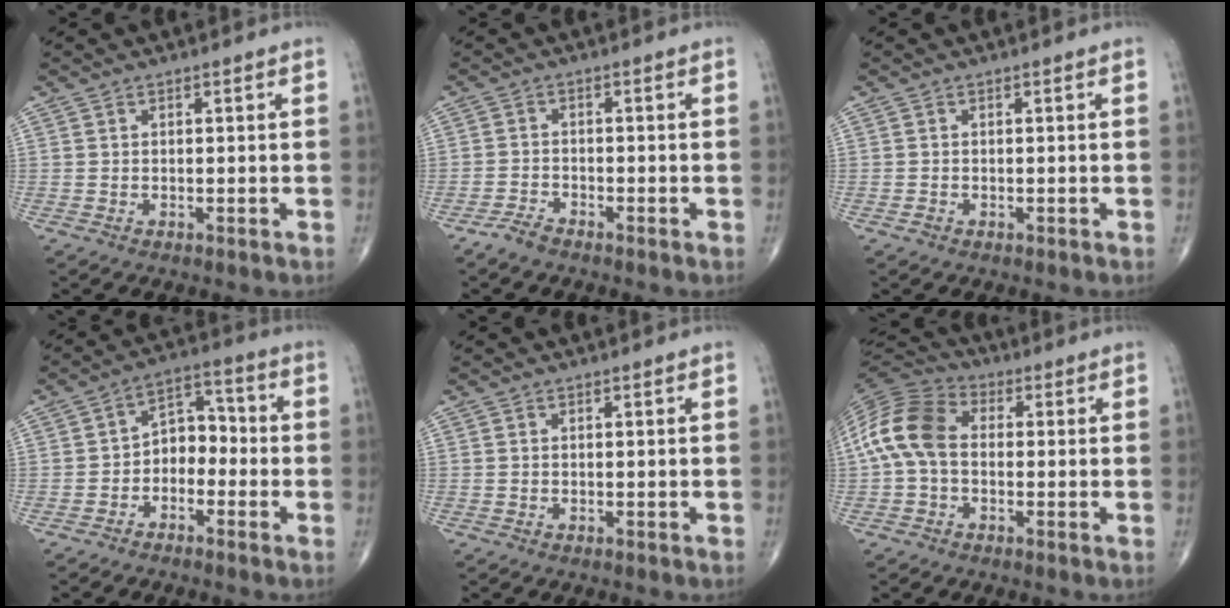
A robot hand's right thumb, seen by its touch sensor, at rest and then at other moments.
{"total": 2.5, "force": [-2.2, 0.7, 0.9], "torque": [-0.023, 0.004, -0.046]}
{"total": 0.6, "force": [-0.4, 0.5, 0.1], "torque": [-0.001, 0.004, -0.008]}
{"total": 6.9, "force": [-2.1, 4.9, 4.4], "torque": [-0.040, 0.042, -0.051]}
{"total": 0.0}
{"total": 11.6, "force": [0.0, 7.9, 8.5], "torque": [-0.168, 0.031, -0.015]}